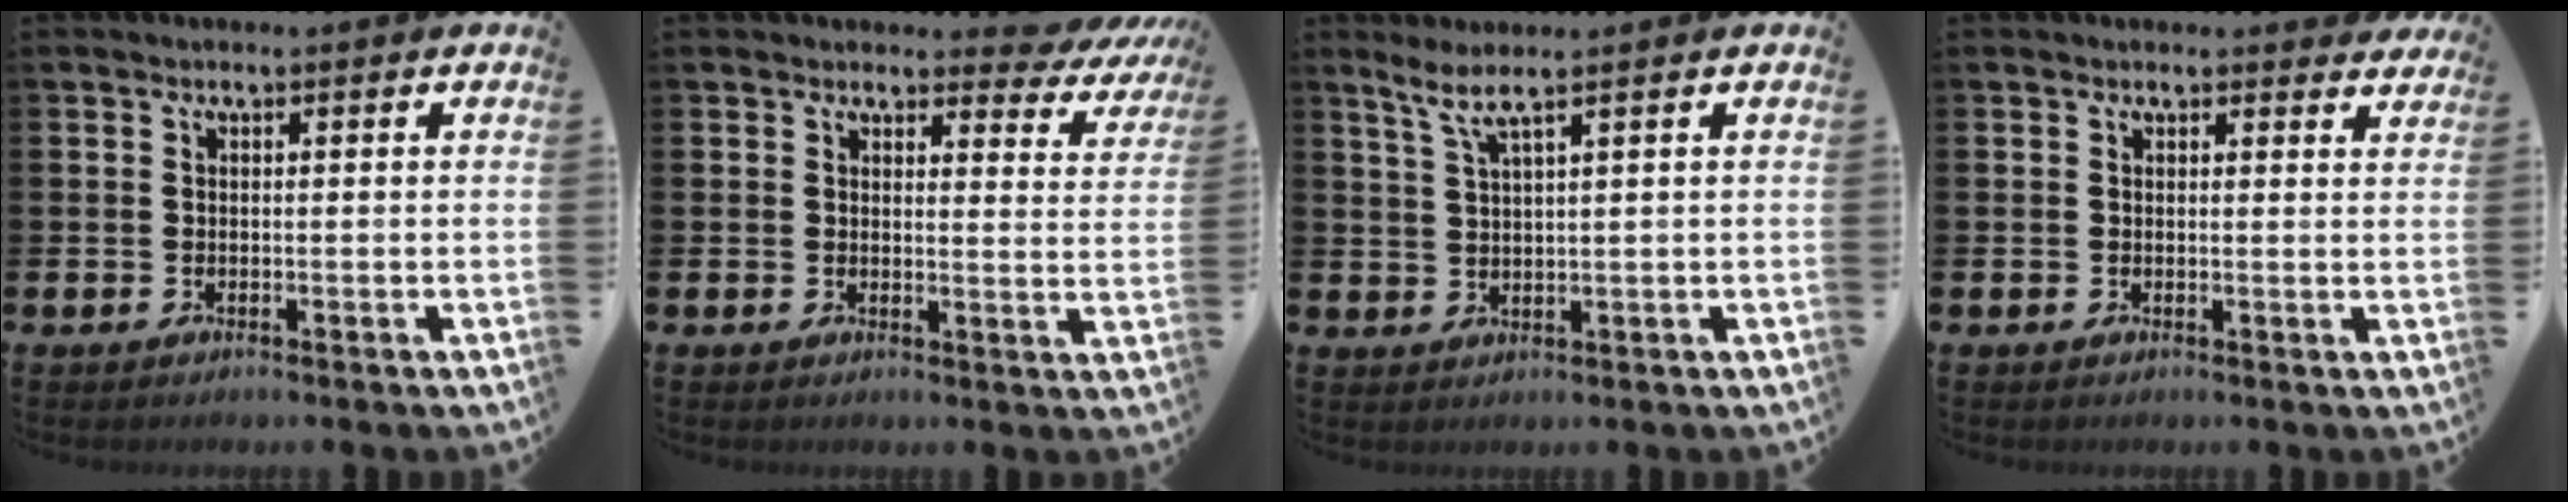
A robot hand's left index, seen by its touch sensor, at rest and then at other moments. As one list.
[{"total": 2.8, "force": [2.5, 1.2, 0.4], "torque": [0.003, -0.021, 0.036]}, {"total": 3.1, "force": [2.2, 0.0, 2.1], "torque": [-0.046, -0.001, 0.038]}, {"total": 1.5, "force": [1.4, 0.5, 0.0], "torque": [0.013, -0.005, 0.023]}]